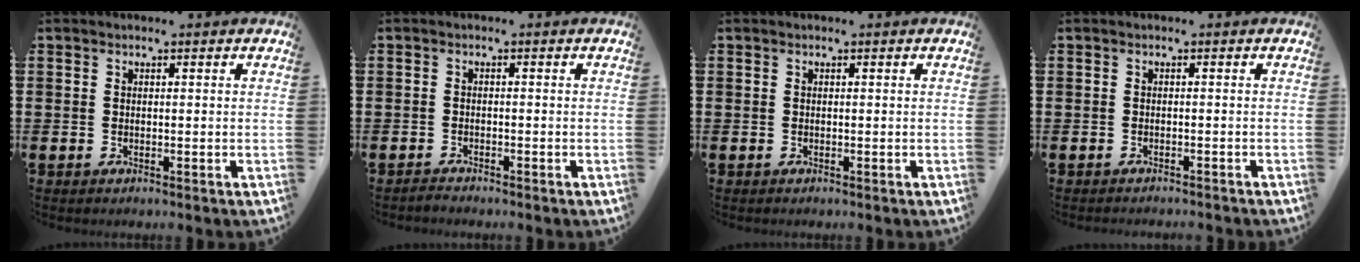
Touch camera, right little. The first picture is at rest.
{"total": 0.9, "force": [-0.9, 0.0, 0.0], "torque": [-0.003, -0.003, -0.017]}
{"total": 0.0}
{"total": 0.6, "force": [-0.6, -0.1, -0.1], "torque": [0.001, -0.002, -0.012]}